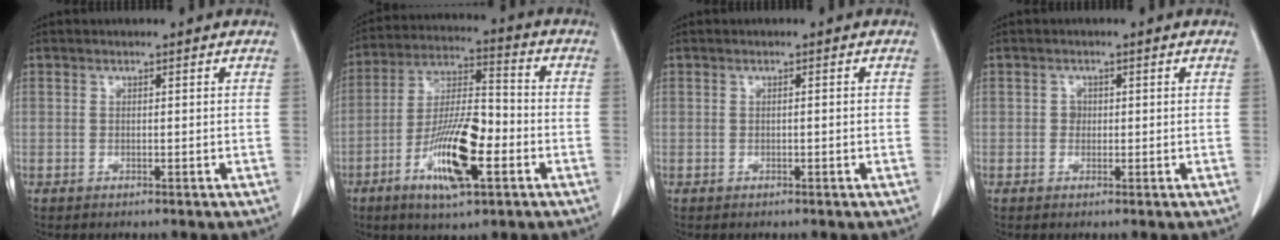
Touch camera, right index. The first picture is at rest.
{"total": 13.9, "force": [-5.3, 3.2, 12.4], "torque": [-0.238, -0.006, -0.093]}
{"total": 0.7, "force": [-0.1, 0.0, 0.7], "torque": [-0.012, 0.000, 0.002]}
{"total": 1.1, "force": [0.0, 1.0, 0.4], "torque": [-0.005, 0.003, -0.001]}